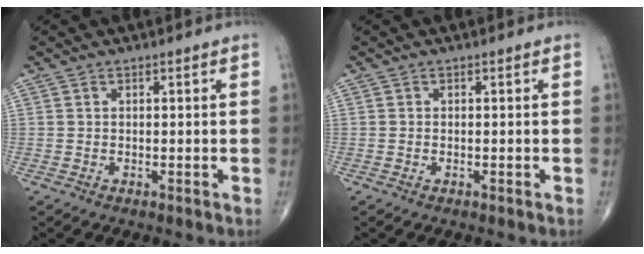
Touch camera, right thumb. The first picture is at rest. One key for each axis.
{"total": 0.0}